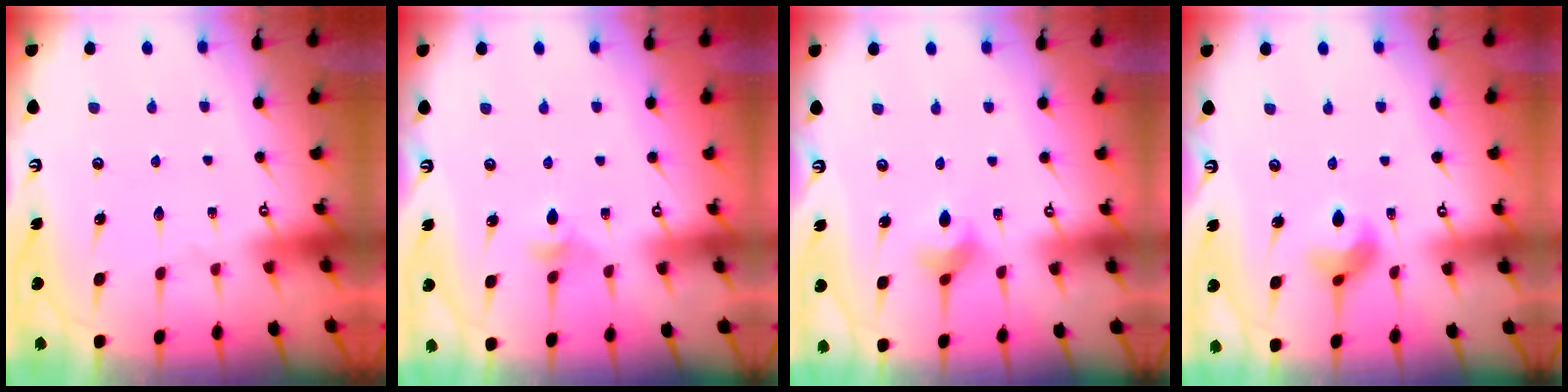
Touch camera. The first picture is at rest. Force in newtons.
{"total": 3.4, "press": 3.3, "slide": 0.7}
{"total": 4.3, "press": 4.3, "slide": 0.5}
{"total": 6.3, "press": 6.3, "slide": 0.4}